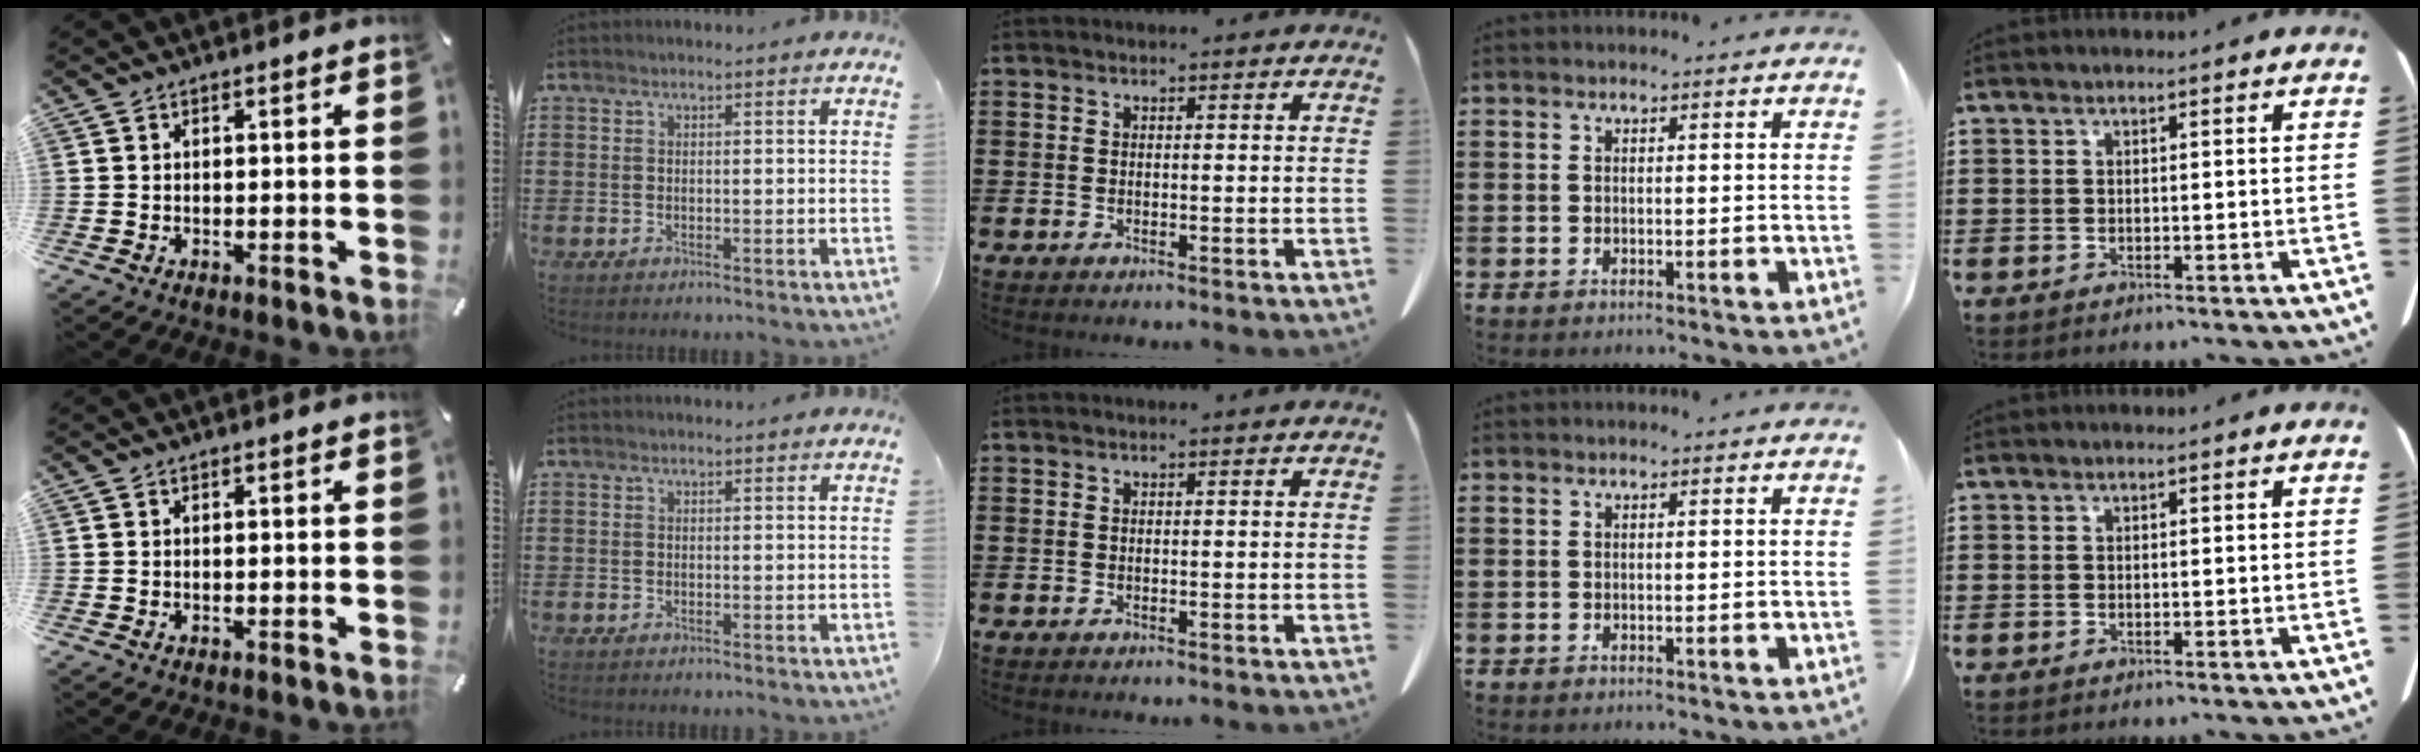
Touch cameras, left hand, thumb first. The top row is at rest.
{}